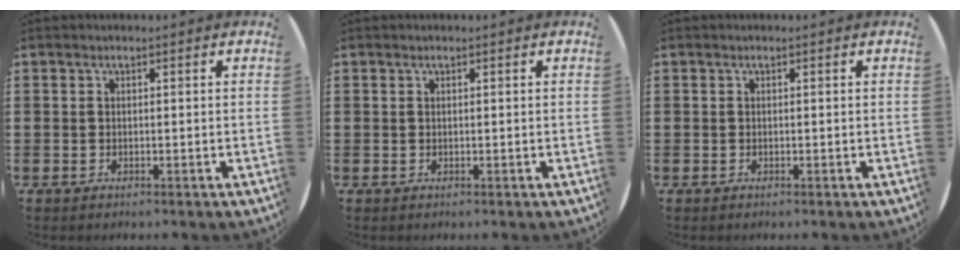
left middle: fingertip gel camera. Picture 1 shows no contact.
{"total": 0.0}
{"total": 0.0}